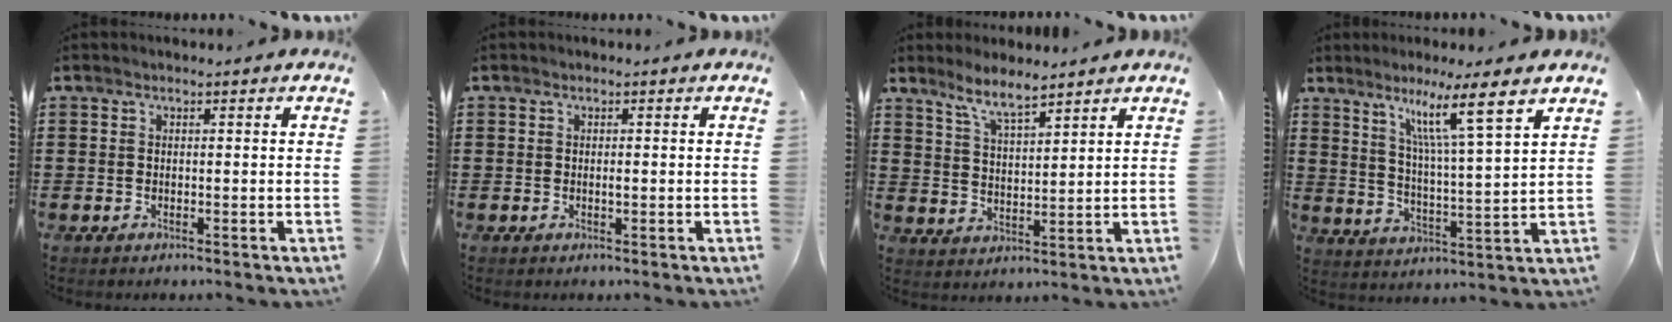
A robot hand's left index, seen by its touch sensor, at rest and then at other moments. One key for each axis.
{"total": 0.7, "fx": 0.0, "fy": 0.2, "fz": 0.6, "tx": -0.014, "ty": -0.003, "tz": 0.002}
{"total": 5.7, "fx": 4.9, "fy": 0.7, "fz": 2.9, "tx": -0.072, "ty": -0.011, "tz": 0.086}
{"total": 9.4, "fx": 6.4, "fy": -0.5, "fz": 6.8, "tx": -0.136, "ty": -0.032, "tz": 0.101}